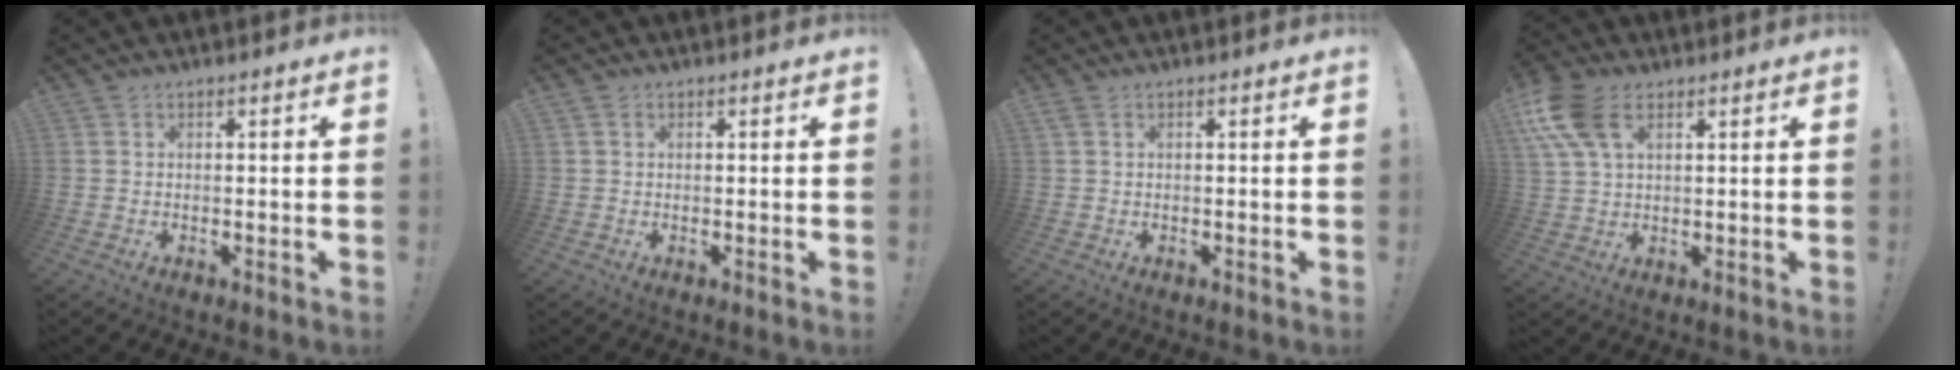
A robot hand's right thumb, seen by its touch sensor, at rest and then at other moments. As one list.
[{"total": 0.5, "force": [0.3, 0.5, 0.0], "torque": [0.003, -0.001, 0.005]}, {"total": 0.8, "force": [0.4, 0.2, 0.7], "torque": [-0.015, 0.001, 0.007]}, {"total": 11.7, "force": [5.1, 6.6, 8.2], "torque": [-0.180, -0.009, 0.098]}]